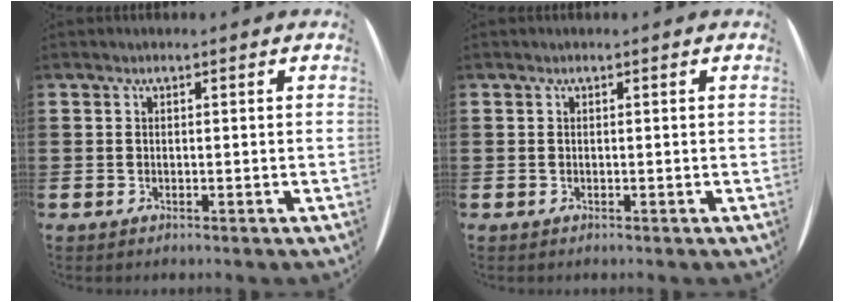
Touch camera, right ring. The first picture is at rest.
{"total": 0.0}